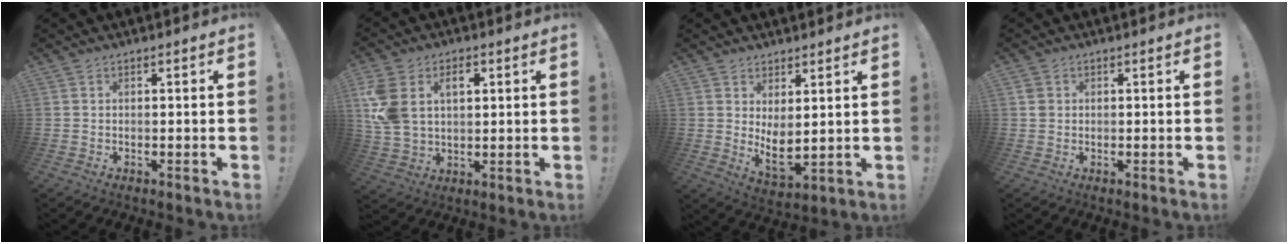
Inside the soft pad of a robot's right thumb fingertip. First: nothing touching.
{"total": 12.2, "force": [4.5, 8.4, 7.5], "torque": [-0.150, -0.009, 0.086]}
{"total": 6.7, "force": [3.0, 3.2, 5.1], "torque": [-0.065, -0.038, 0.063]}
{"total": 2.0, "force": [0.6, 1.7, 0.8], "torque": [-0.008, 0.000, 0.011]}